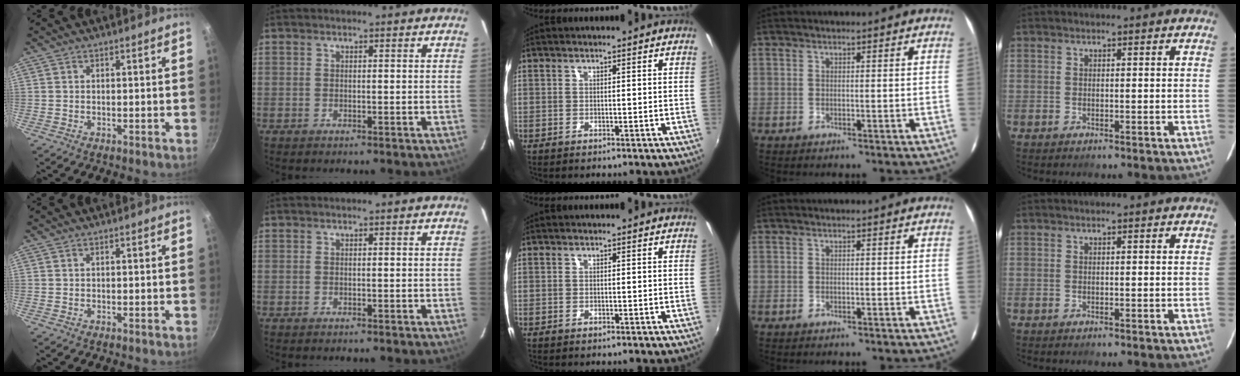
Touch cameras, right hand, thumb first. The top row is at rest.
{}